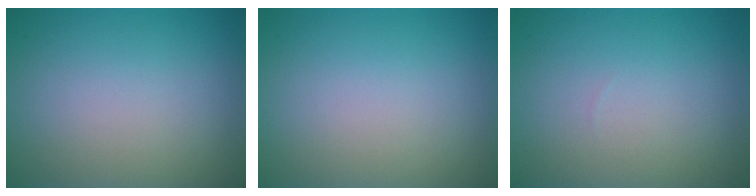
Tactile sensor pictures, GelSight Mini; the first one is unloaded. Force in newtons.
{"total": 0.0}
{"total": 0.0}